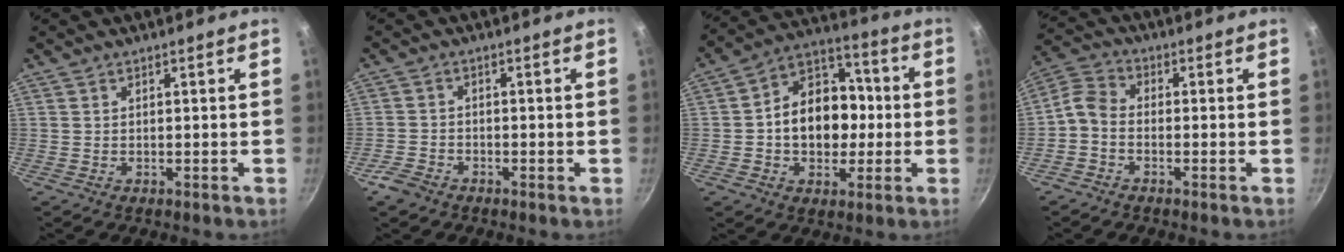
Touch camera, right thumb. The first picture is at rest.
{"total": 3.5, "force": [-2.5, 1.9, 1.4], "torque": [-0.031, 0.021, -0.050]}
{"total": 15.6, "force": [-0.6, 11.9, 10.1], "torque": [-0.114, 0.033, -0.023]}
{"total": 4.9, "force": [-2.0, 3.2, 3.1], "torque": [-0.072, 0.034, -0.055]}